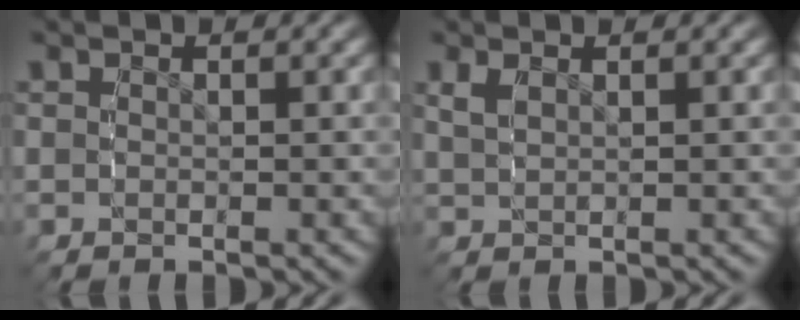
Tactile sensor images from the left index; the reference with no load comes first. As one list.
[{"total": 0.8, "force": [0.6, 0.0, 0.4], "torque": [-0.015, 0.002, 0.020]}]